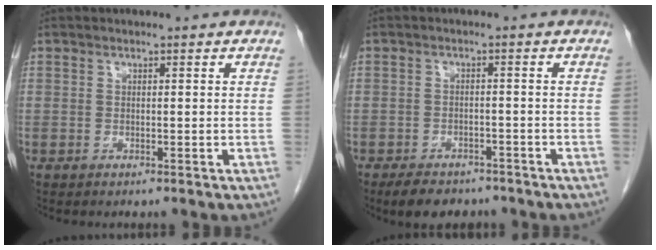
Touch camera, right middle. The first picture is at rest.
{"total": 6.4, "force": [-5.2, 3.1, 2.3], "torque": [-0.033, 0.000, -0.073]}